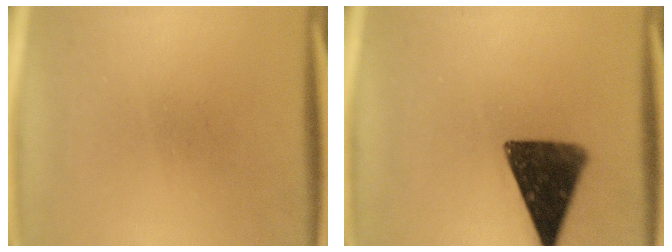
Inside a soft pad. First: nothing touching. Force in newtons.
{"total": 12.8}